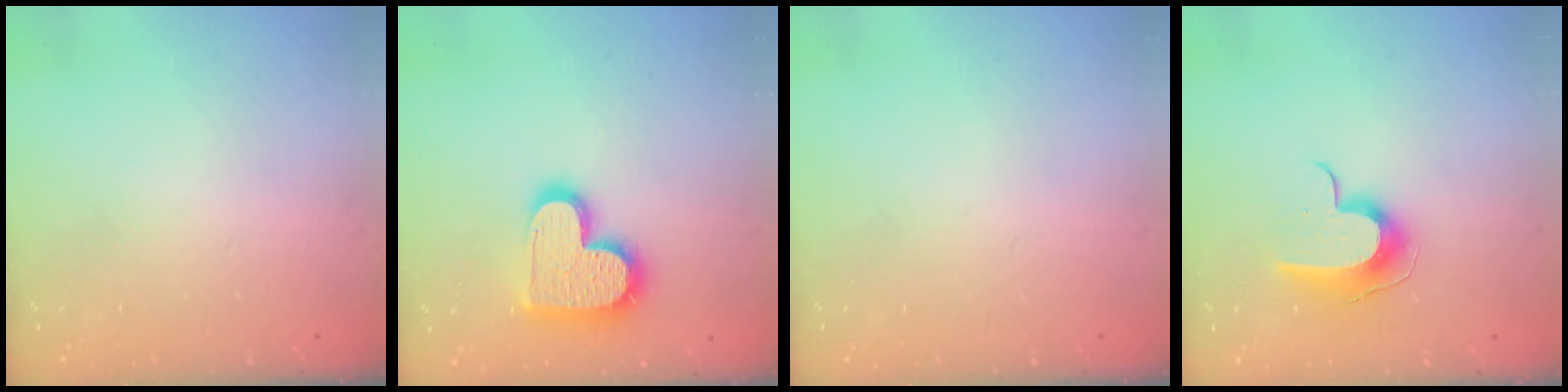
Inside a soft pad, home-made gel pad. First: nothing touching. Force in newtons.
{"total": 16.0, "press": 16.0, "slide": 1.1}
{"total": 0.0}
{"total": 9.5, "press": 9.5, "slide": 0.4}